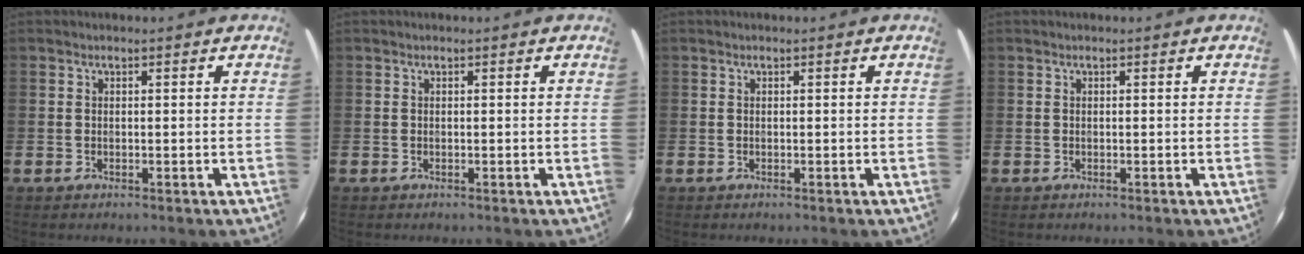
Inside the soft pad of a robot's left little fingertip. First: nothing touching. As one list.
[{"total": 0.0}, {"total": 0.0}, {"total": 0.0}]